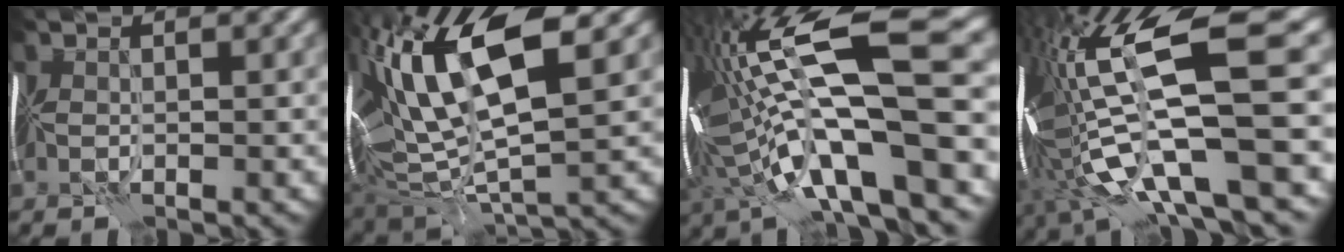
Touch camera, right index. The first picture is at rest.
{"total": 13.5, "force": [4.4, 5.2, 11.6], "torque": [-0.218, 0.021, 0.073]}
{"total": 16.9, "force": [0.4, 5.4, 16.1], "torque": [-0.298, 0.016, 0.011]}
{"total": 16.0, "force": [-0.8, 4.3, 15.3], "torque": [-0.309, -0.003, 0.003]}